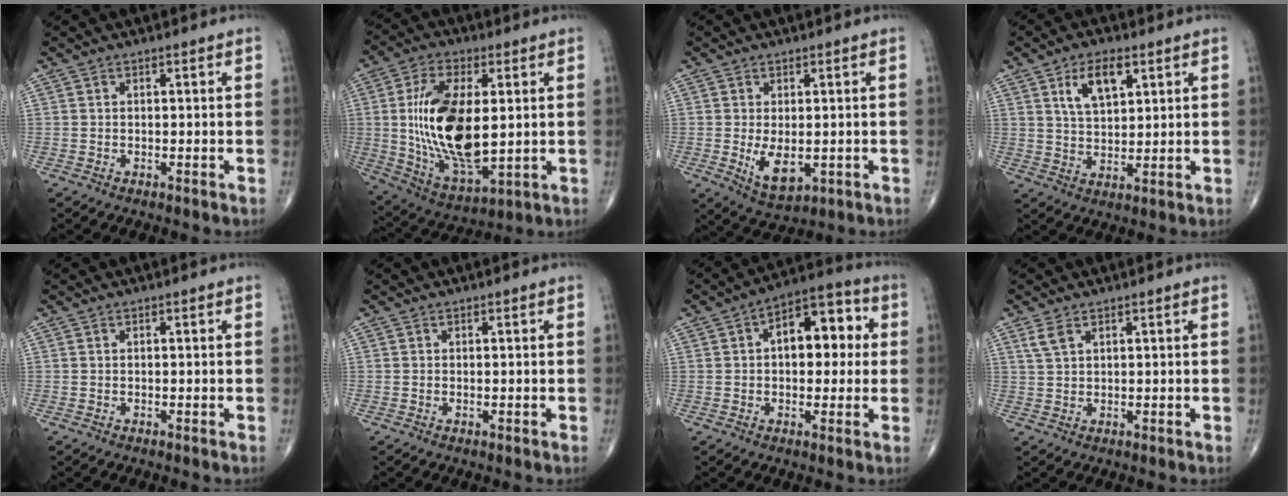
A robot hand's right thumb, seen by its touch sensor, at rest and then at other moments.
{"total": 20.1, "force": [1.5, 9.6, 17.5], "torque": [-0.325, -0.019, 0.038]}
{"total": 6.3, "force": [-0.8, 3.4, 5.3], "torque": [-0.083, -0.017, -0.001]}
{"total": 7.9, "force": [3.6, 3.9, 5.8], "torque": [-0.087, -0.015, 0.066]}
{"total": 0.0}
{"total": 0.0}
{"total": 12.7, "force": [2.1, 7.2, 10.2], "torque": [-0.109, 0.028, 0.021]}
{"total": 2.6, "force": [1.6, 1.3, 1.6], "torque": [-0.038, 0.003, 0.041]}